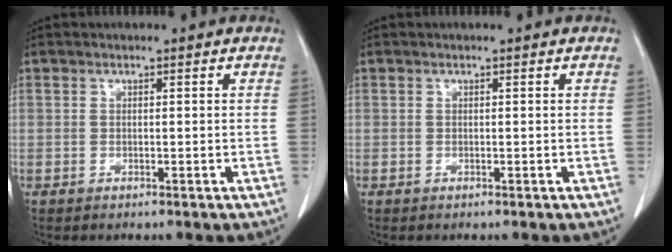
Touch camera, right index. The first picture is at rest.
{"total": 0.0}